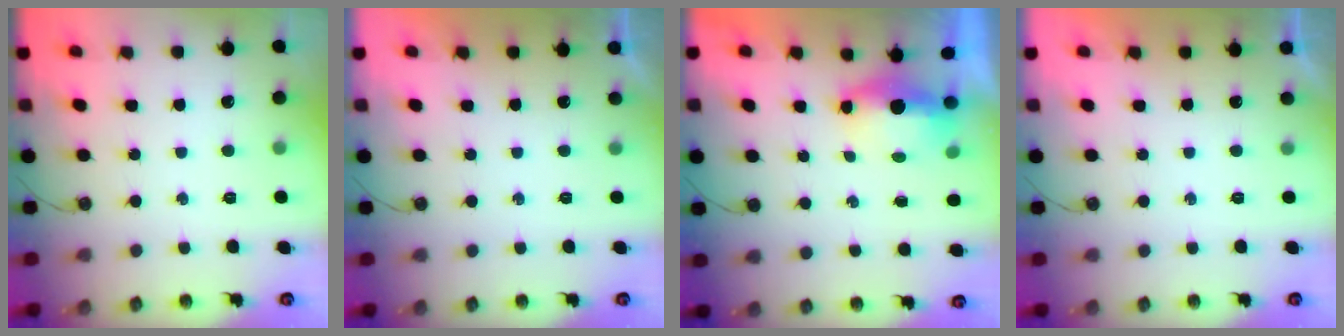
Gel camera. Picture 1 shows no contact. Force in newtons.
{"total": 0.0}
{"total": 5.7, "press": 5.7, "slide": 0.8}
{"total": 0.0}